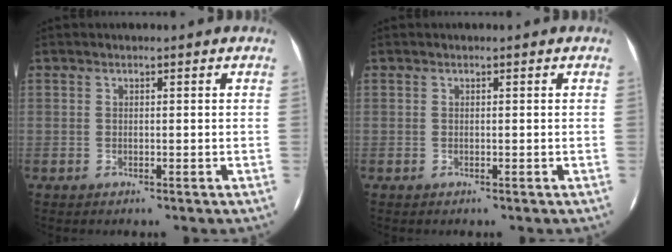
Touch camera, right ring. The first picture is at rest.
{"total": 0.0}